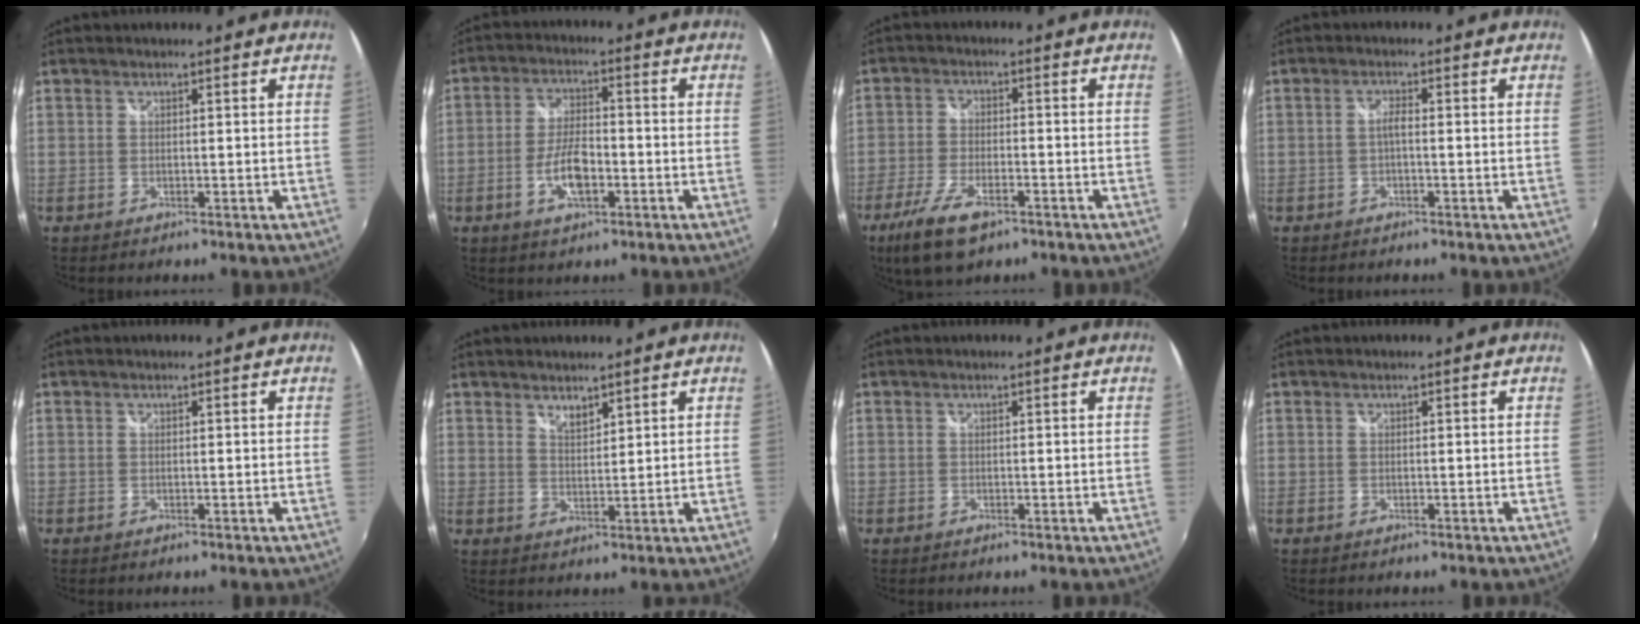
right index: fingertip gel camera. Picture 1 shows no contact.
{"total": 7.3, "force": [-2.8, 2.9, 6.1], "torque": [-0.125, 0.000, -0.048]}
{"total": 10.1, "force": [-6.1, 3.8, 7.0], "torque": [-0.163, -0.025, -0.116]}
{"total": 1.5, "force": [-0.5, 0.3, 1.4], "torque": [-0.027, 0.004, -0.011]}
{"total": 0.0}
{"total": 2.7, "force": [2.3, 0.8, 1.1], "torque": [-0.015, 0.001, 0.041]}
{"total": 0.0}
{"total": 0.0}